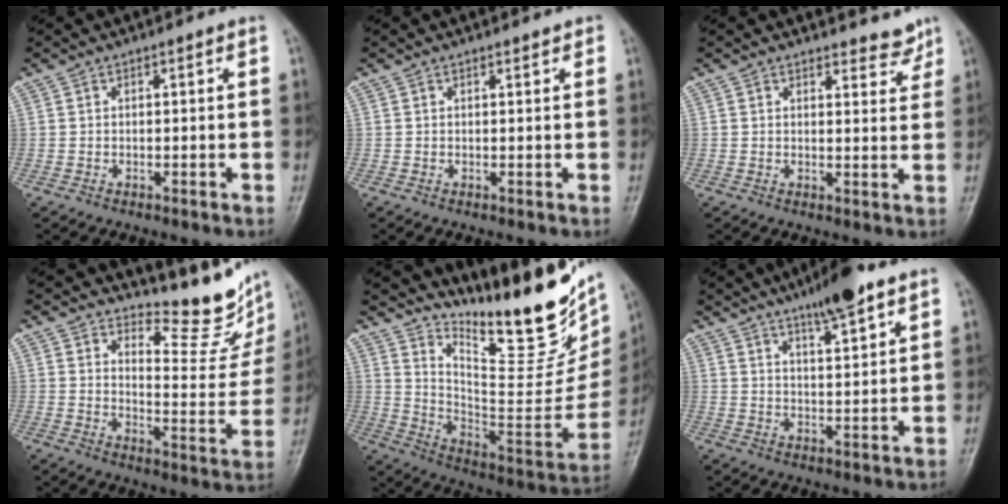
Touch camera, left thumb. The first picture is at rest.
{"total": 0.8, "force": [0.7, 0.3, 0.3], "torque": [-0.005, -0.004, 0.007]}
{"total": 4.1, "force": [3.8, 1.4, 0.7], "torque": [0.009, -0.032, 0.040]}
{"total": 12.3, "force": [11.0, 3.1, 4.5], "torque": [-0.032, -0.108, 0.147]}
{"total": 27.5, "force": [19.7, 8.3, 17.4], "torque": [-0.224, -0.125, 0.298]}
{"total": 8.8, "force": [6.0, 1.5, 6.2], "torque": [-0.092, -0.029, 0.098]}